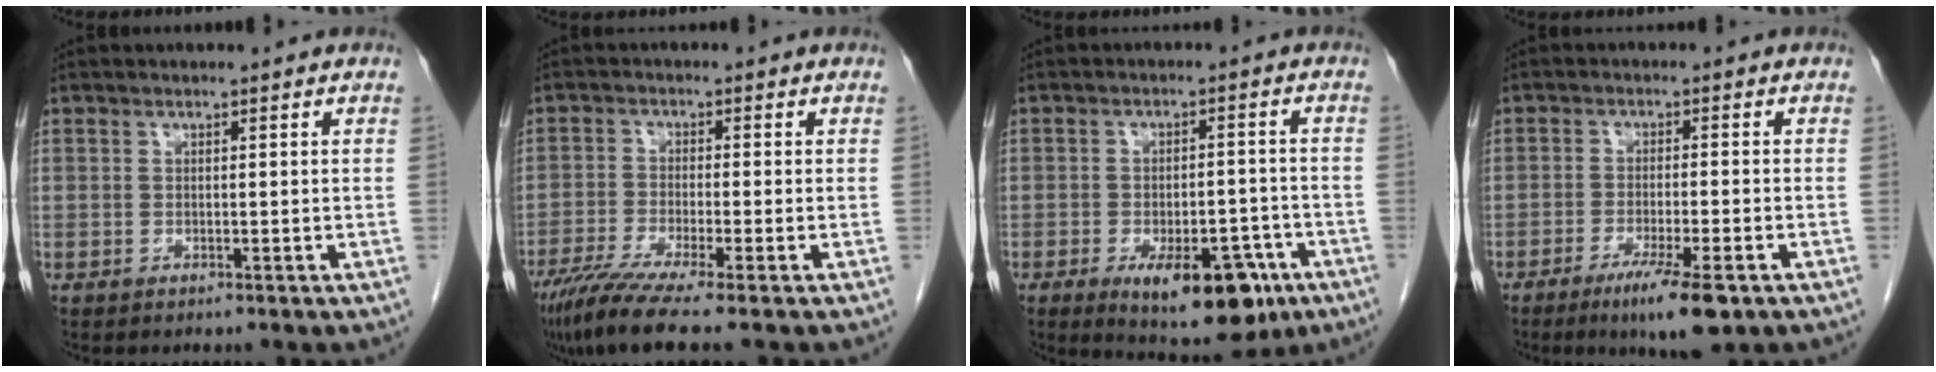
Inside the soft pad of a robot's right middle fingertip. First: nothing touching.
{"total": 8.2, "force": [-6.1, -0.7, 5.4], "torque": [-0.090, -0.026, -0.106]}
{"total": 12.7, "force": [-6.8, 5.3, 9.3], "torque": [-0.121, -0.002, -0.086]}
{"total": 7.7, "force": [-4.6, 0.6, 6.1], "torque": [-0.101, -0.018, -0.072]}